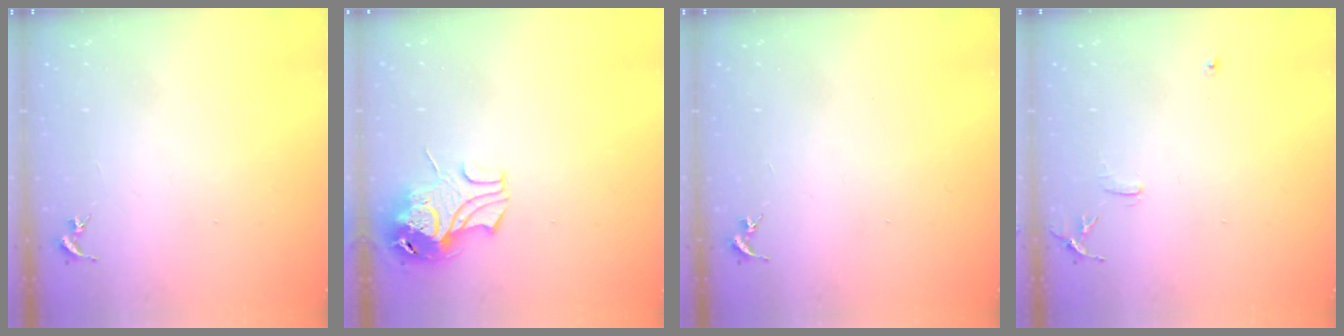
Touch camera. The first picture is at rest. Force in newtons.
{"total": 9.7, "press": 9.6, "slide": 1.4}
{"total": 0.0}
{"total": 6.2, "press": 6.1, "slide": 0.7}